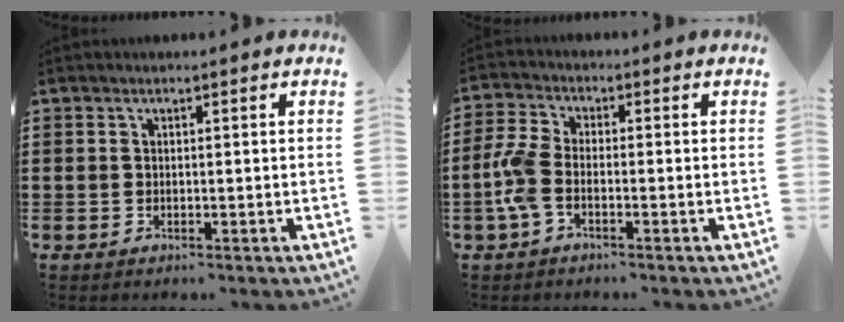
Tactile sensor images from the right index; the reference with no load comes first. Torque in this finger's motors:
{"motor_torque": [1.58, -0.56, 0.35, 0.17]}